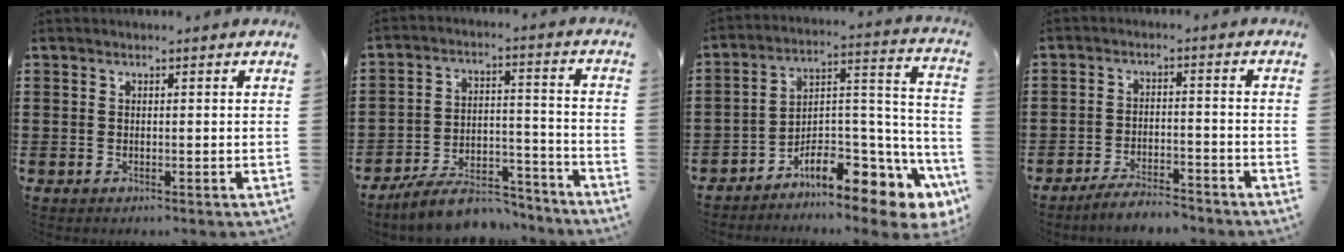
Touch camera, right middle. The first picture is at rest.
{"total": 9.0, "force": [-8.1, 2.2, 3.3], "torque": [-0.050, 0.028, -0.150]}
{"total": 8.2, "force": [-6.1, 3.2, 4.4], "torque": [-0.066, -0.001, -0.111]}
{"total": 4.2, "force": [-4.0, 0.3, 1.2], "torque": [-0.022, 0.004, -0.080]}